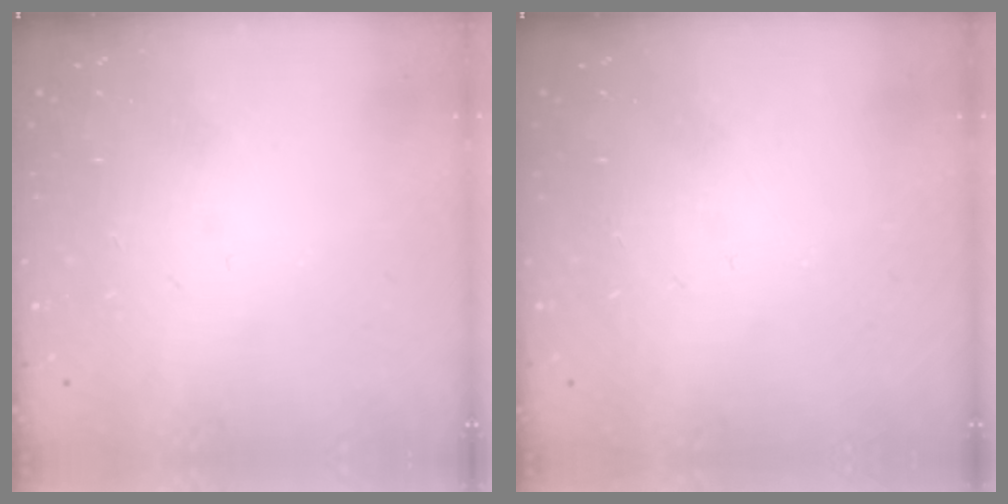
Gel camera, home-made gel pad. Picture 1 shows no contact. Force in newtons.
{"total": 0.0}